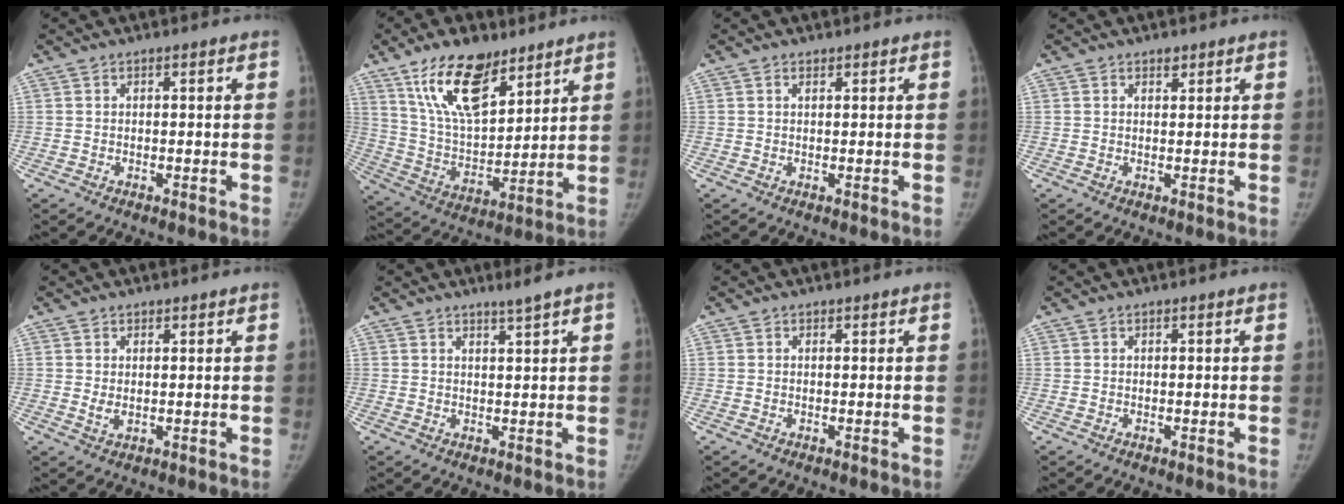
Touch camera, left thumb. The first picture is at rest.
{"total": 16.6, "force": [10.6, 7.5, 10.3], "torque": [-0.146, -0.056, 0.200]}
{"total": 0.6, "force": [0.5, 0.3, 0.1], "torque": [0.001, -0.004, 0.006]}
{"total": 1.0, "force": [0.9, 0.5, 0.2], "torque": [0.004, -0.008, 0.011]}
{"total": 1.6, "force": [0.6, 0.9, 1.1], "torque": [-0.015, -0.011, 0.015]}
{"total": 2.1, "force": [1.7, -0.6, 1.1], "torque": [-0.017, -0.019, 0.030]}
{"total": 0.0}
{"total": 0.0}